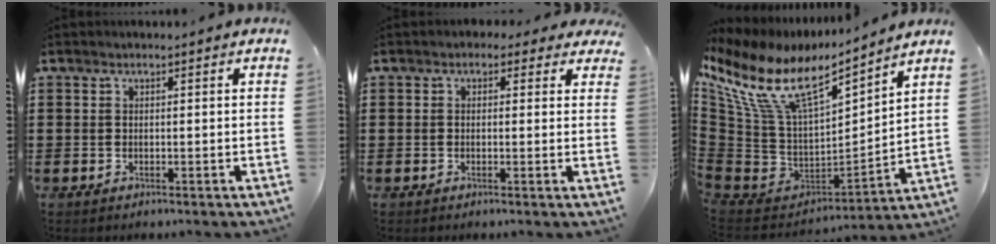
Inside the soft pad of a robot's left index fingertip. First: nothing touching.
{"total": 1.5, "force": [0.6, 1.3, 0.6], "torque": [-0.010, 0.006, 0.007]}
{"total": 12.9, "force": [6.9, 5.4, 9.4], "torque": [-0.220, -0.047, 0.114]}